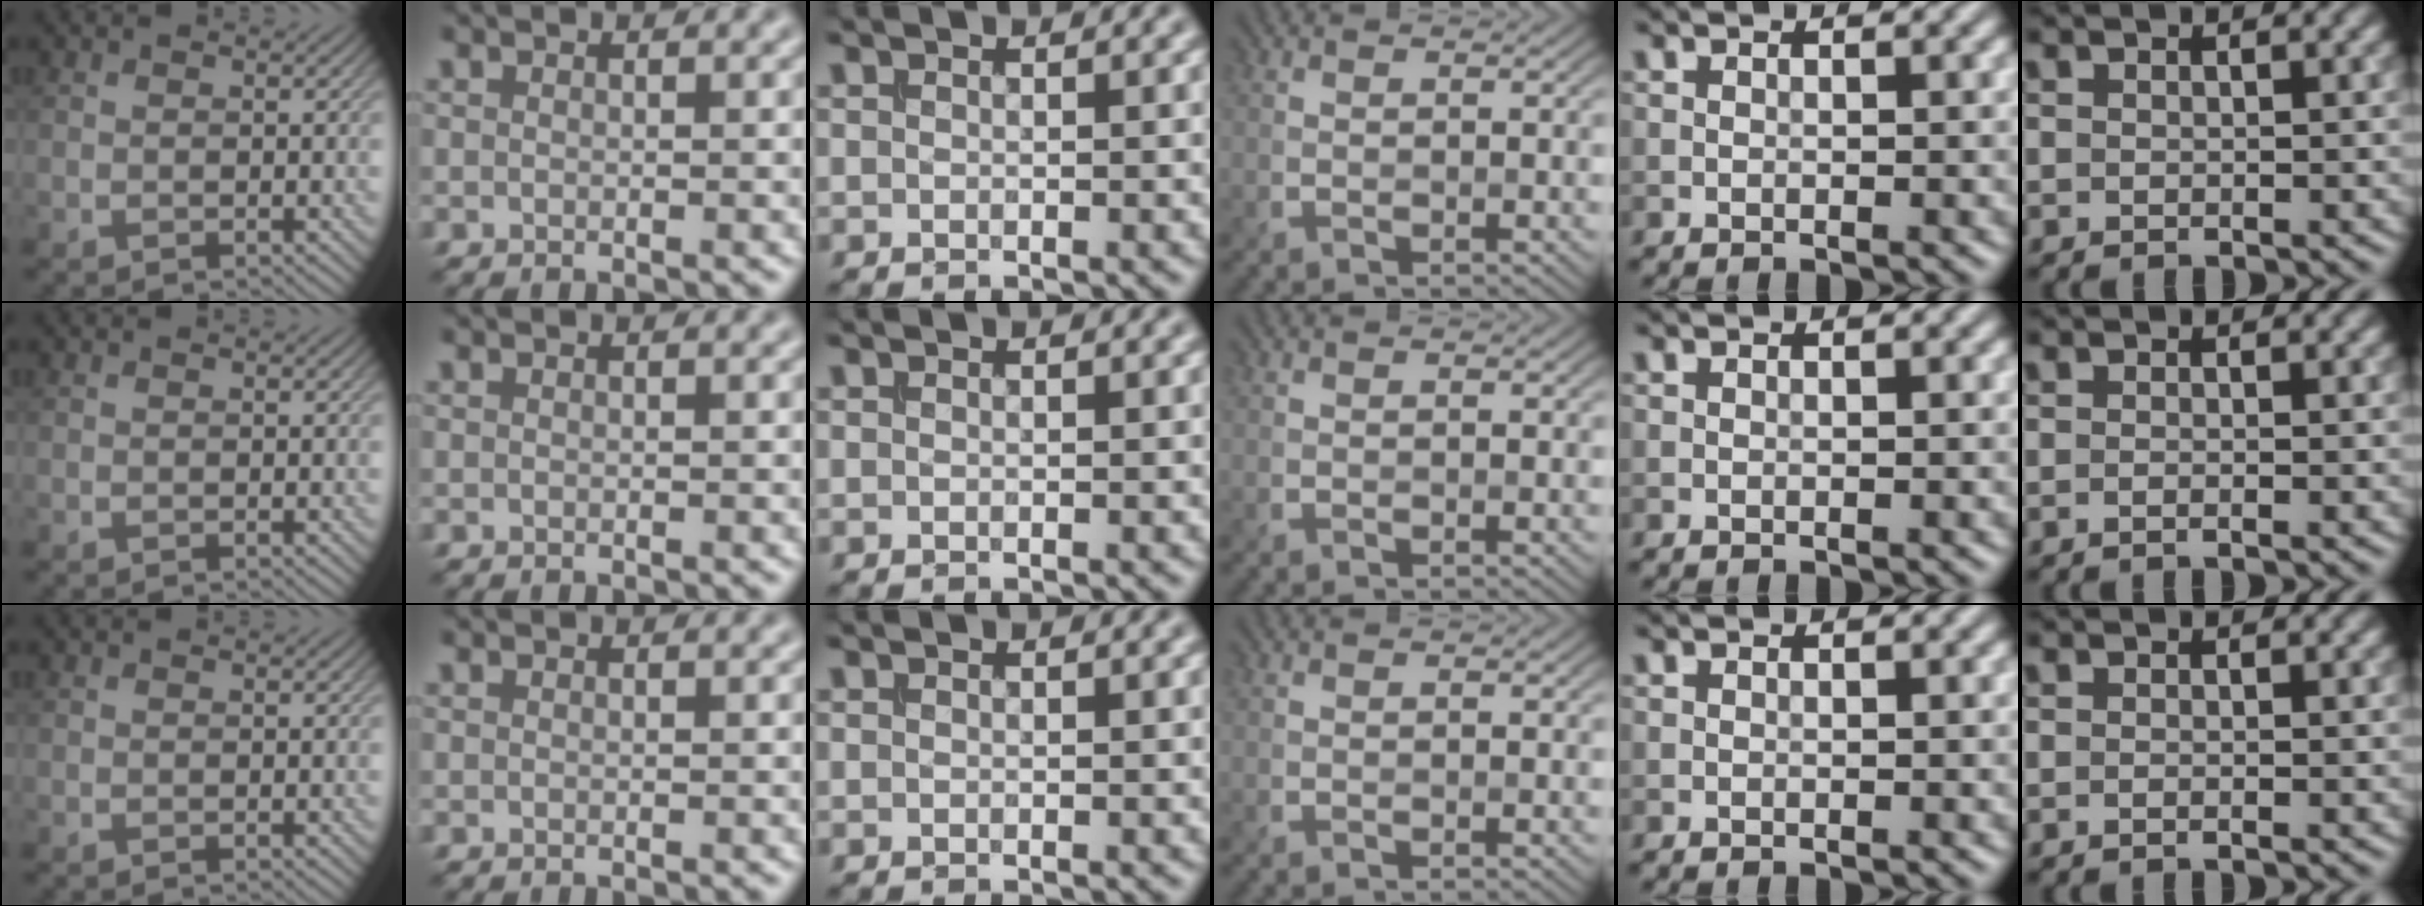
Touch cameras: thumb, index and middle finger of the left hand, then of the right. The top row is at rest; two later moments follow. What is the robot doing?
{"motion": "insert", "object": "bucket"}